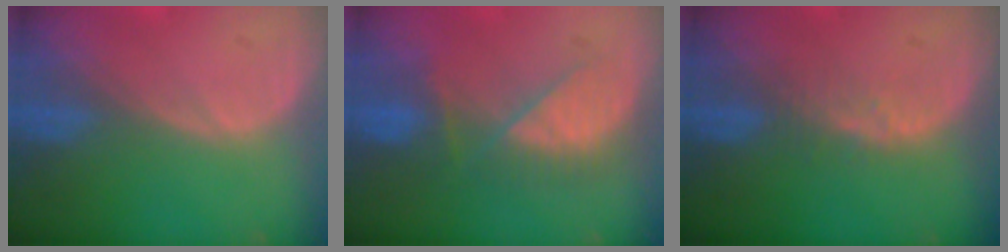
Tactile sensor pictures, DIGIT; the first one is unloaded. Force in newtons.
{"total": 7.2, "press": 7.0, "slide": 1.7}
{"total": 2.5, "press": 2.4, "slide": 0.2}